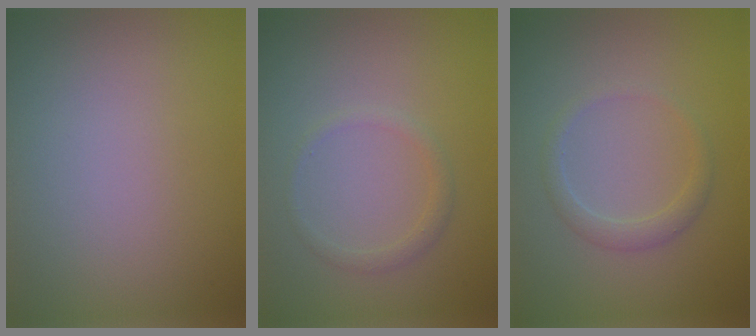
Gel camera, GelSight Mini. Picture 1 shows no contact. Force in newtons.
{"total": 1.2, "press": 1.1, "slide": 0.1}
{"total": 1.7, "press": 1.7, "slide": 0.2}